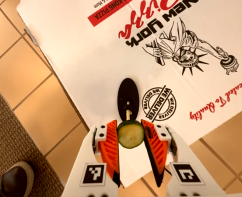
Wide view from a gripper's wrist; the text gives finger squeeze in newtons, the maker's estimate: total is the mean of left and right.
{"total": 7.5, "left": 7.4, "right": 7.7}